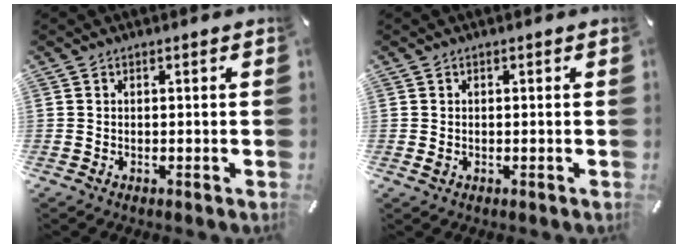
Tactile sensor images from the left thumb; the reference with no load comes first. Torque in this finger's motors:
{"motor_torque": [0.29, 0.41, 0.12, -0.06, 0.03]}